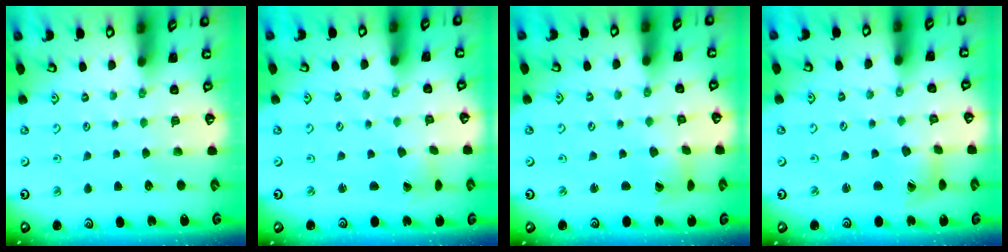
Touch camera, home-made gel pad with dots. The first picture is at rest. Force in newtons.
{"total": 1.5, "press": 1.5, "slide": 0.1}
{"total": 1.4, "press": 1.4, "slide": 0.2}
{"total": 5.3, "press": 5.2, "slide": 0.6}